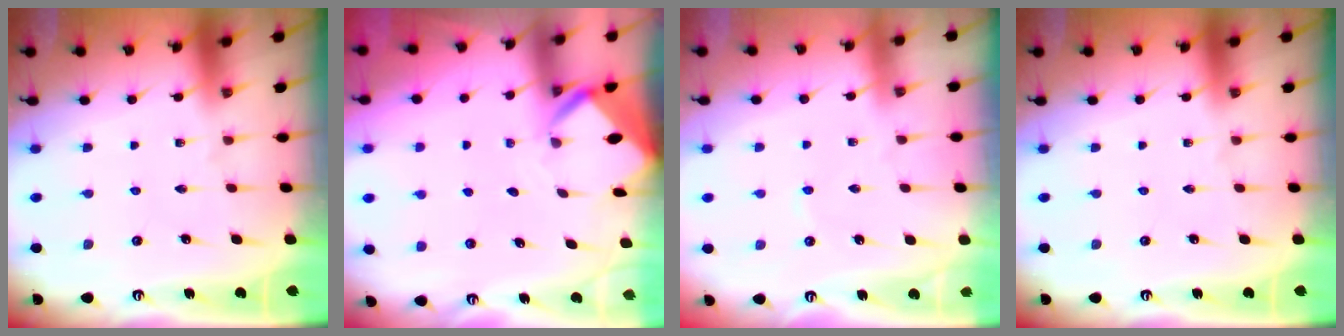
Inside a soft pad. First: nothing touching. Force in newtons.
{"total": 3.3, "press": 3.3, "slide": 0.1}
{"total": 1.1, "press": 1.1, "slide": 0.2}
{"total": 0.0}